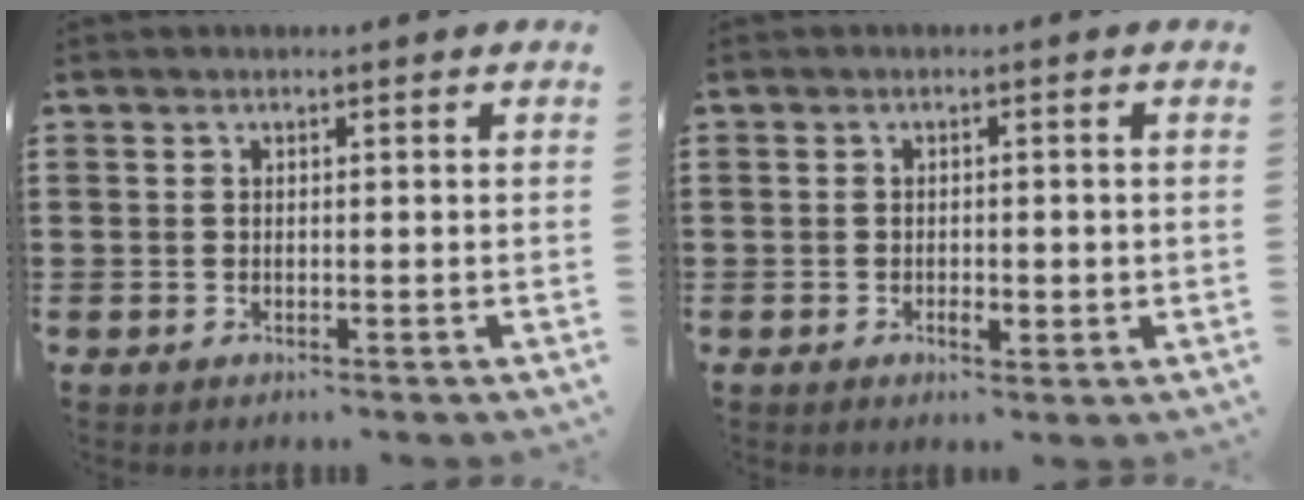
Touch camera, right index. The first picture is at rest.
{"total": 1.5, "force": [-0.5, 0.7, 1.2], "torque": [-0.022, 0.001, -0.011]}